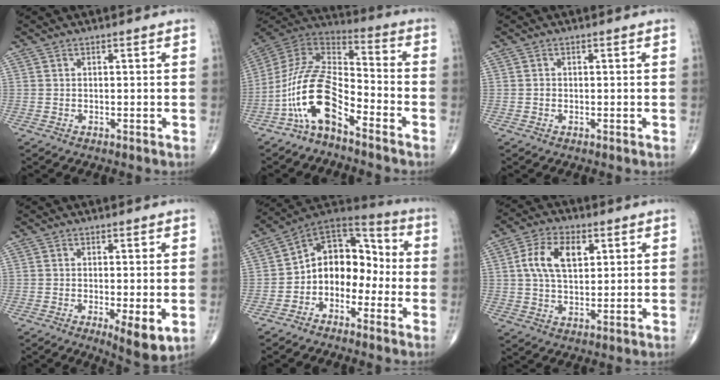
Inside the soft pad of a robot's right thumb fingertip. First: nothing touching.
{"total": 14.2, "force": [-7.8, 5.9, 10.3], "torque": [-0.197, 0.081, -0.156]}
{"total": 0.6, "force": [-0.1, 0.5, 0.2], "torque": [0.000, 0.002, -0.003]}
{"total": 6.2, "force": [-1.5, 1.7, 5.8], "torque": [-0.086, -0.020, -0.022]}
{"total": 12.2, "force": [-2.7, 9.0, 7.8], "torque": [-0.076, 0.069, -0.065]}
{"total": 9.5, "force": [2.6, 5.5, 7.3], "torque": [-0.122, 0.002, 0.045]}